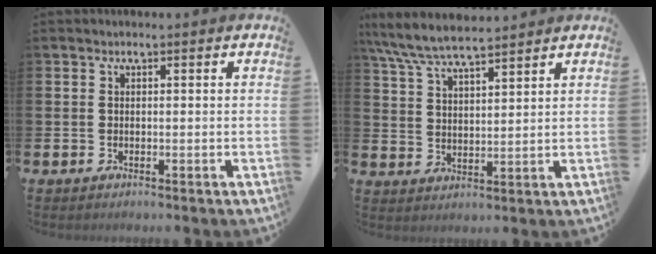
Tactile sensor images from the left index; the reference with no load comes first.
{"total": 7.2, "force": [6.7, 0.9, 2.4], "torque": [-0.073, -0.027, 0.122]}